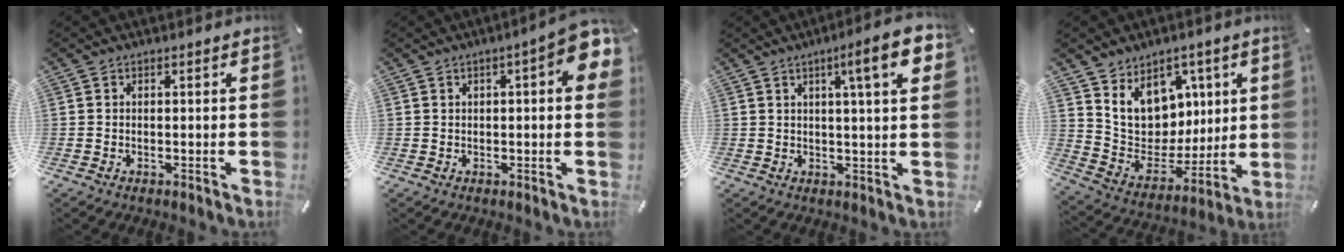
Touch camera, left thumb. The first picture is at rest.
{"total": 7.2, "force": [2.1, 2.4, 6.5], "torque": [-0.087, -0.002, 0.032]}
{"total": 10.9, "force": [4.4, 1.4, 9.9], "torque": [-0.143, -0.013, 0.062]}
{"total": 13.4, "force": [5.8, 11.2, 4.6], "torque": [-0.087, -0.048, 0.124]}